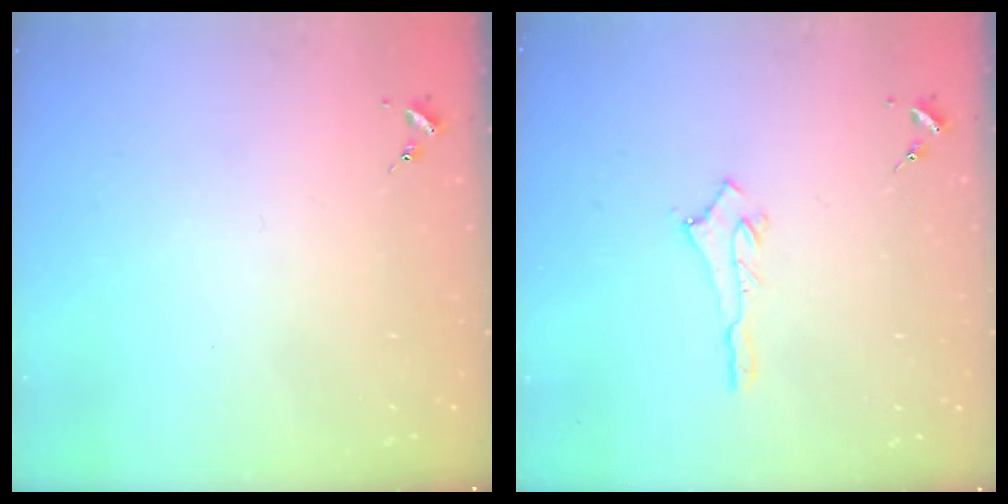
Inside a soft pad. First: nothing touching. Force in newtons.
{"total": 2.8, "press": 2.8, "slide": 0.2}